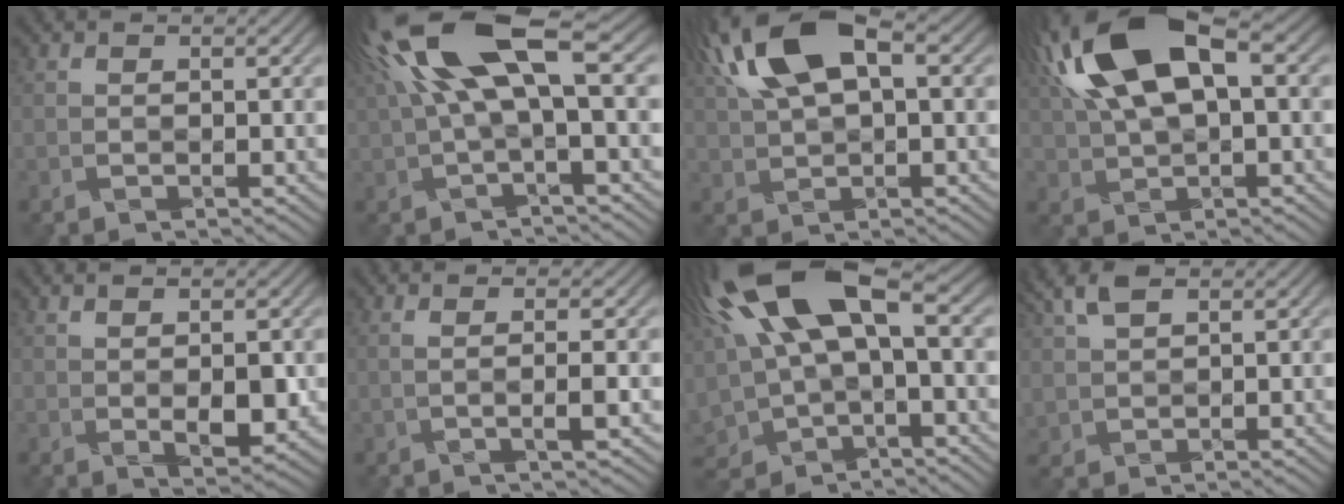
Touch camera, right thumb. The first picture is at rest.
{"total": 12.5, "force": [3.3, 3.3, 11.6], "torque": [-0.233, 0.022, 0.071]}
{"total": 11.6, "force": [4.5, 5.3, 9.3], "torque": [-0.205, 0.026, 0.084]}
{"total": 14.6, "force": [5.1, 6.7, 11.9], "torque": [-0.270, 0.025, 0.094]}
{"total": 3.4, "force": [0.6, 1.1, 3.1], "torque": [-0.061, -0.007, 0.020]}
{"total": 2.3, "force": [0.0, 0.3, 2.2], "torque": [-0.036, 0.005, -0.007]}
{"total": 16.8, "force": [4.7, 8.3, 13.9], "torque": [-0.333, 0.011, 0.098]}
{"total": 5.2, "force": [3.2, 2.4, 3.3], "torque": [-0.085, 0.014, 0.071]}